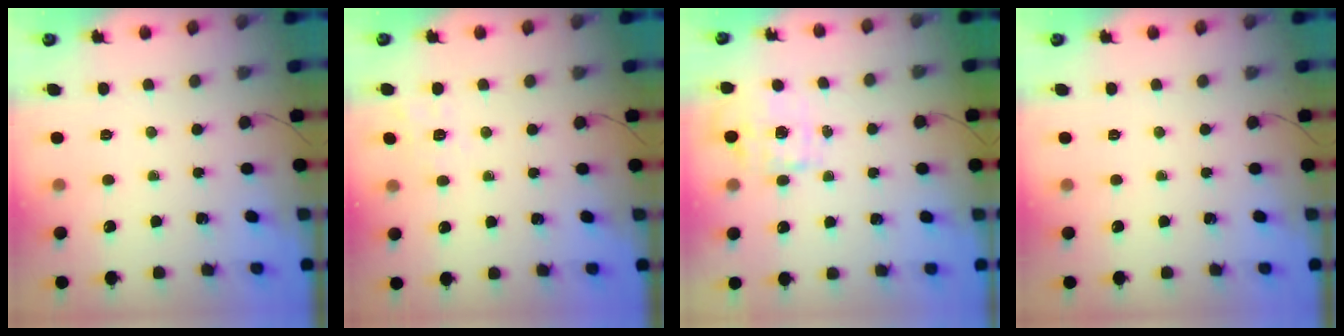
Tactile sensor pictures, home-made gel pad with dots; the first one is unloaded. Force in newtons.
{"total": 2.2, "press": 0.8, "slide": 2.1}
{"total": 7.5, "press": 7.1, "slide": 2.3}
{"total": 0.0}